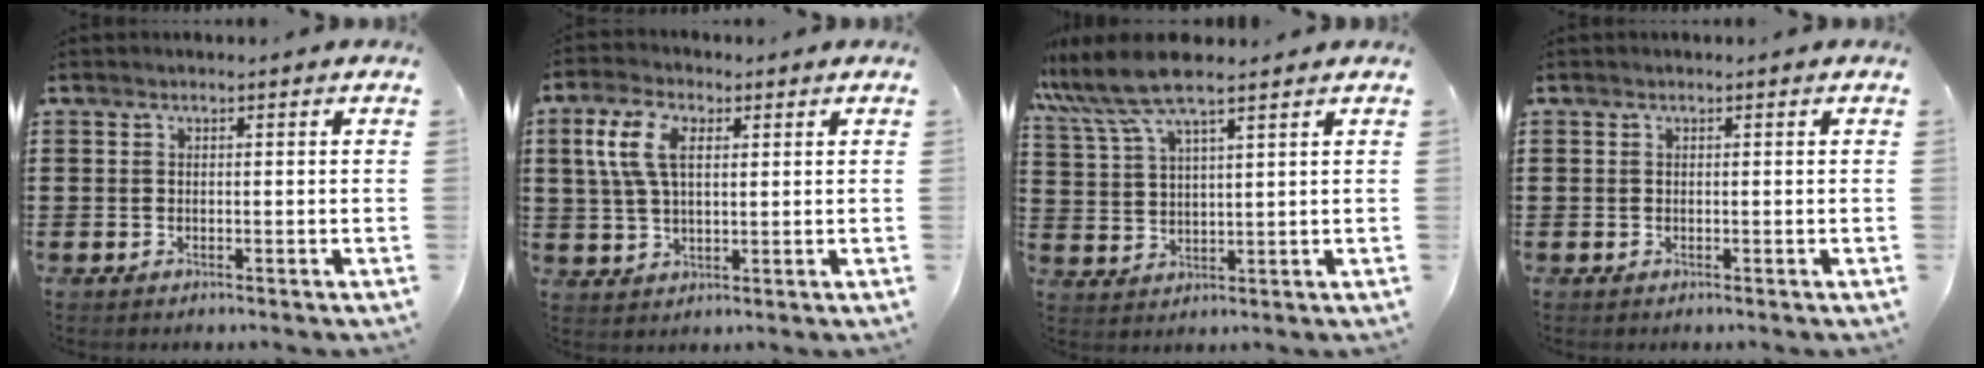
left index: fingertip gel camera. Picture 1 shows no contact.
{"total": 7.7, "force": [2.5, 4.1, 6.0], "torque": [-0.145, 0.010, 0.040]}
{"total": 8.1, "force": [6.3, 1.3, 4.8], "torque": [-0.122, -0.013, 0.113]}
{"total": 0.0}